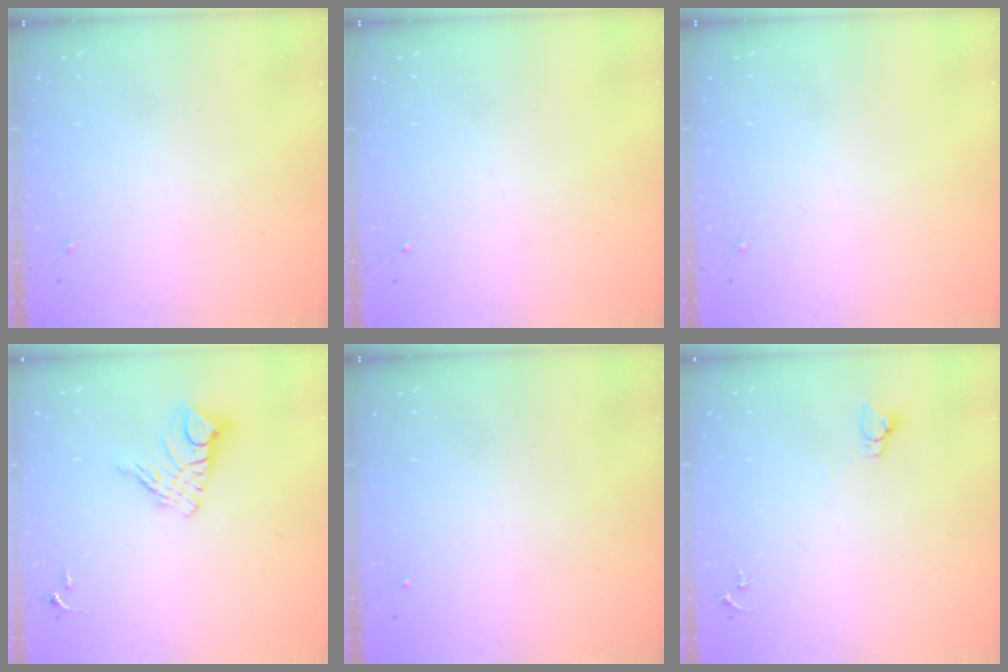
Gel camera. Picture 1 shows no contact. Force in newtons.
{"total": 0.0}
{"total": 0.0}
{"total": 10.3, "press": 10.3, "slide": 0.9}
{"total": 0.0}
{"total": 2.8, "press": 2.8, "slide": 0.2}